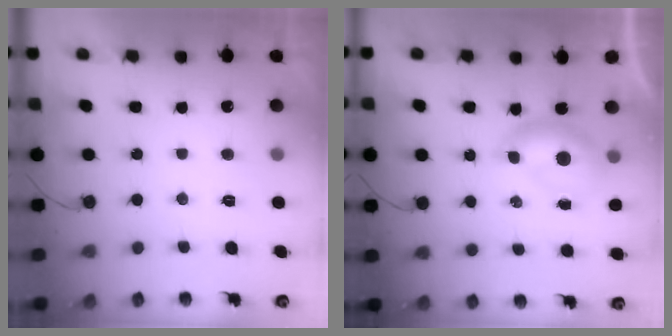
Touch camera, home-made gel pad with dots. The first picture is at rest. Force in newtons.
{"total": 6.7, "press": 6.7, "slide": 0.9}